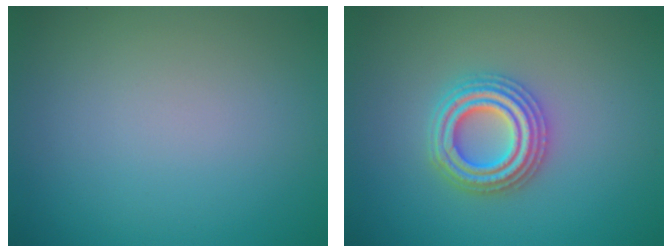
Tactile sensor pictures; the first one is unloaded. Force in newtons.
{"total": 4.3, "press": 4.2, "slide": 0.7}